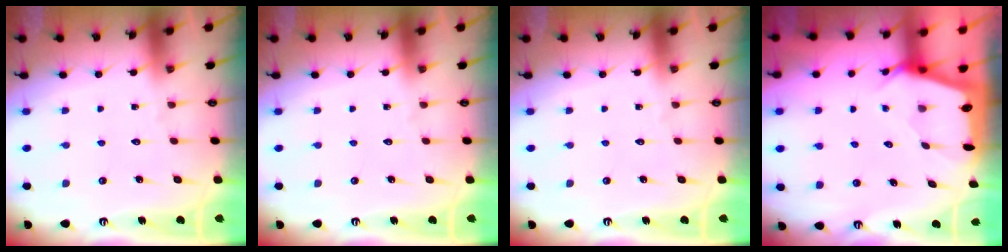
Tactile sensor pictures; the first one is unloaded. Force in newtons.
{"total": 0.0}
{"total": 0.0}
{"total": 2.4, "press": 2.4, "slide": 0.3}